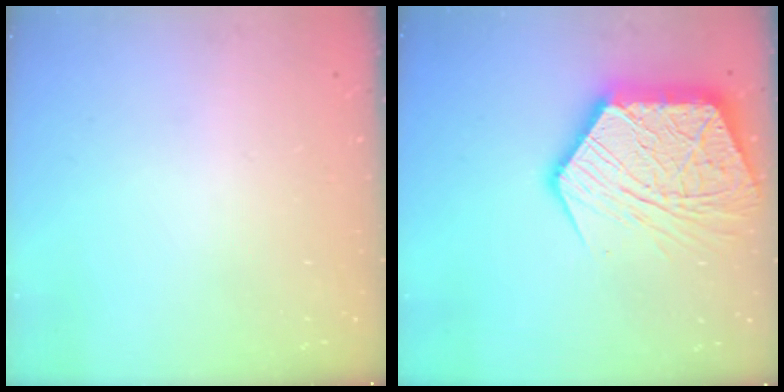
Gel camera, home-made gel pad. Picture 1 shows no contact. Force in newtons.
{"total": 22.9, "press": 22.8, "slide": 2.3}